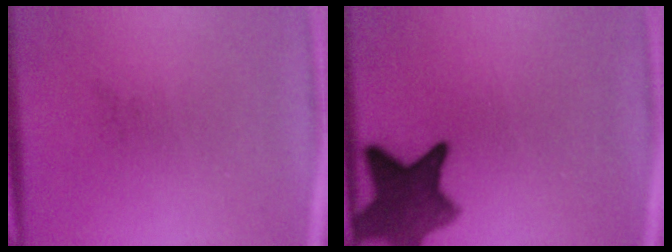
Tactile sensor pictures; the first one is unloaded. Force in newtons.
{"total": 9.3}